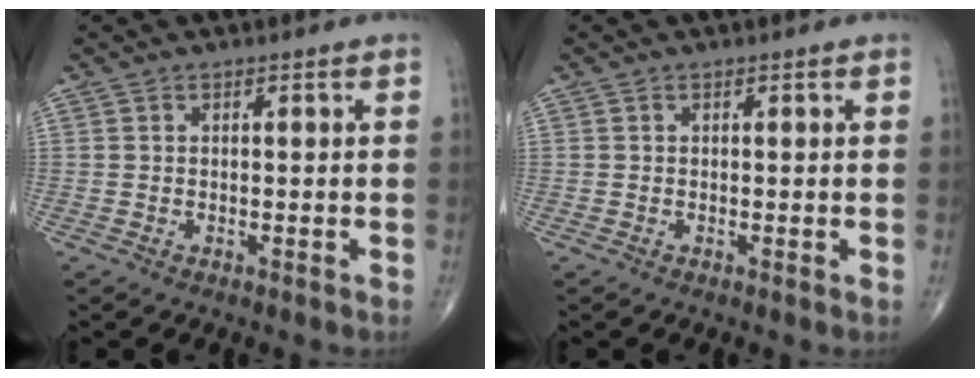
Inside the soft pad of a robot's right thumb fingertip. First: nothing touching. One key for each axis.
{"total": 0.0}